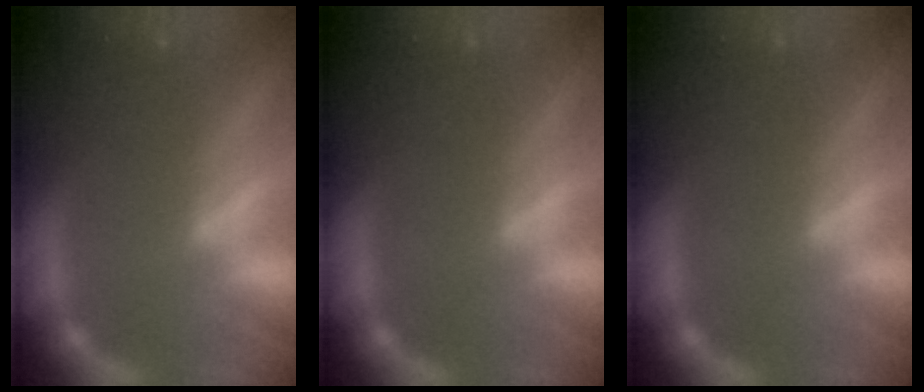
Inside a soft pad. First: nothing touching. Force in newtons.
{"total": 0.0}
{"total": 0.0}